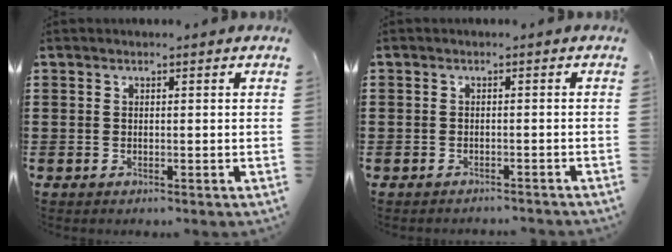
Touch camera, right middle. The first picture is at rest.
{"total": 1.4, "force": [-1.4, 0.4, -0.3], "torque": [0.001, 0.004, -0.032]}